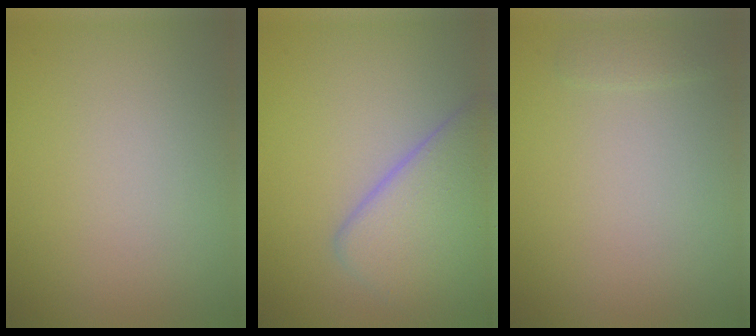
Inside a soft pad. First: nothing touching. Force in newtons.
{"total": 6.0, "press": 6.0, "slide": 0.4}
{"total": 0.8, "press": 0.8, "slide": 0.1}